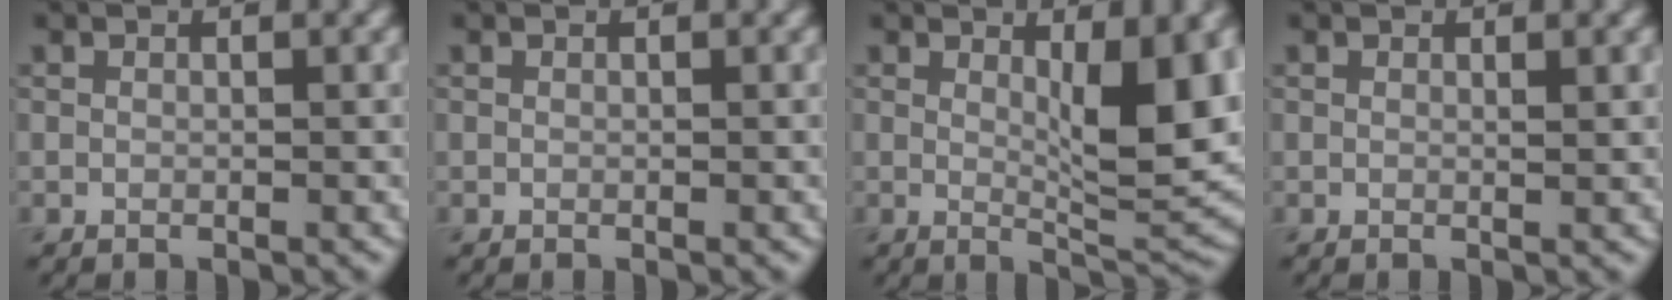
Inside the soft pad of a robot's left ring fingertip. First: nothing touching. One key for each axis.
{"total": 0.0}
{"total": 7.4, "fx": 1.2, "fy": 1.8, "fz": 7.0, "tx": -0.096, "ty": -0.012, "tz": 0.026}
{"total": 0.7, "fx": 0.3, "fy": 0.1, "fz": 0.6, "tx": -0.004, "ty": -0.001, "tz": 0.004}